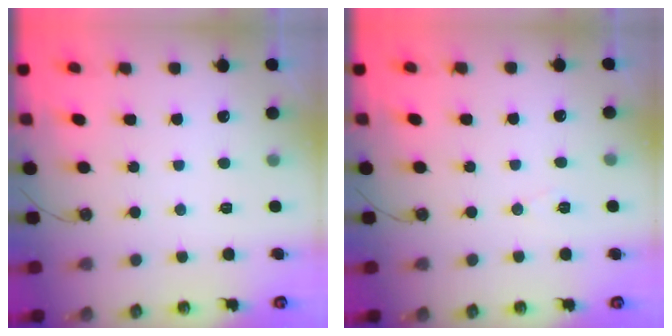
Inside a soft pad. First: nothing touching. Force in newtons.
{"total": 5.3, "press": 2.9, "slide": 4.5}